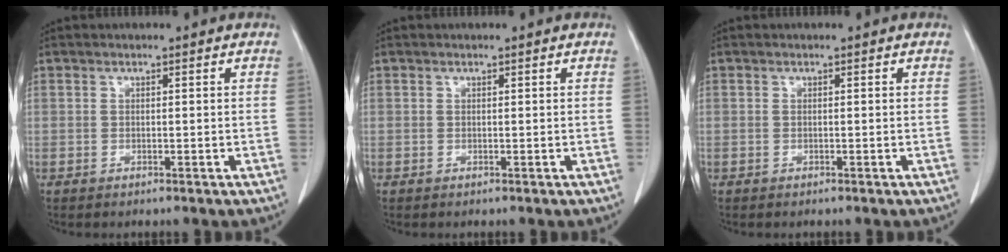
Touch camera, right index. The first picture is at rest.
{"total": 0.0}
{"total": 0.0}